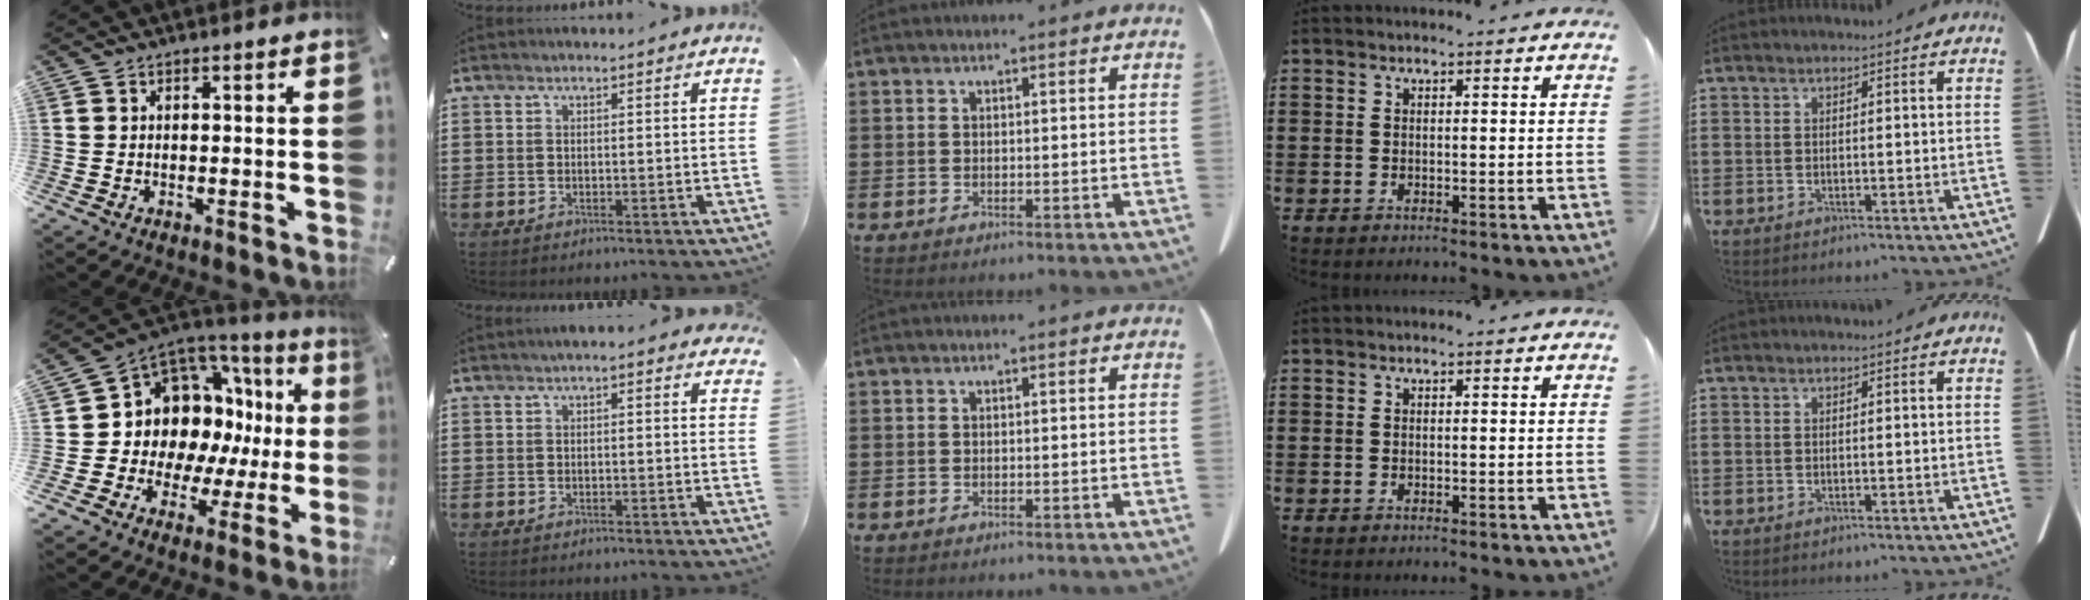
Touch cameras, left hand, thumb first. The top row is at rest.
{"thumb": {"total": 11.0, "force": [4.4, 9.4, 3.8], "torque": [-0.065, -0.076, 0.095]}, "index": {"total": 1.1, "force": [0.2, 0.5, 1.0], "torque": [-0.020, 0.004, 0.002]}}